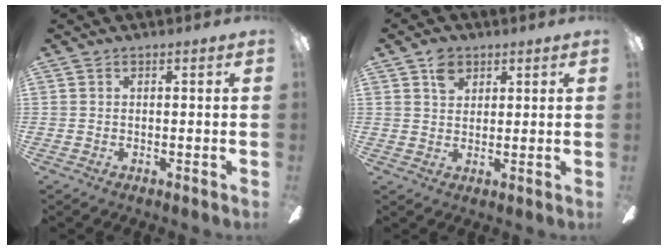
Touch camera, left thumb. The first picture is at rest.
{"total": 4.4, "force": [2.6, 3.1, 1.8], "torque": [-0.020, -0.002, 0.043]}